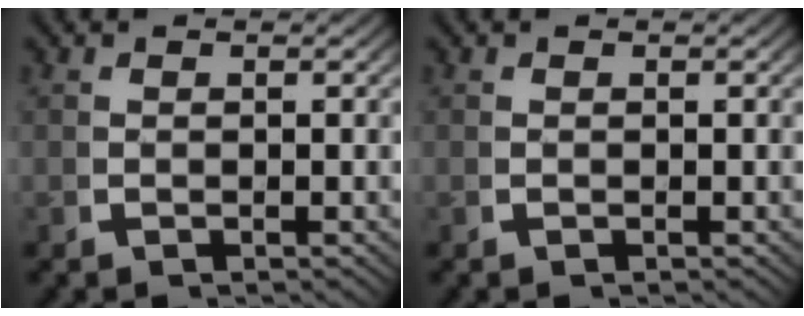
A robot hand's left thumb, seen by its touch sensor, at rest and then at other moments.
{"total": 0.0}